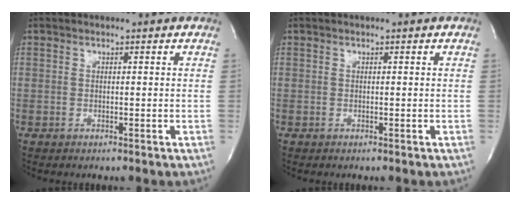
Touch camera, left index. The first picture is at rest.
{"total": 0.0}